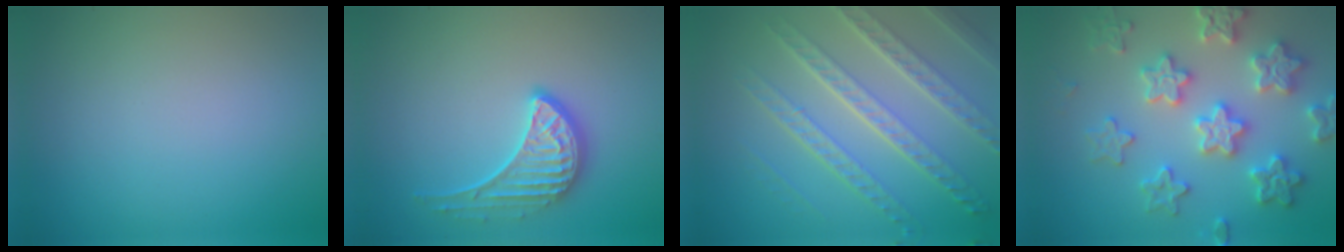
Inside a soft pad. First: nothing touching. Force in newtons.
{"total": 3.5, "press": 3.0, "slide": 1.7}
{"total": 7.2, "press": 5.2, "slide": 5.1}
{"total": 6.1, "press": 6.0, "slide": 1.3}